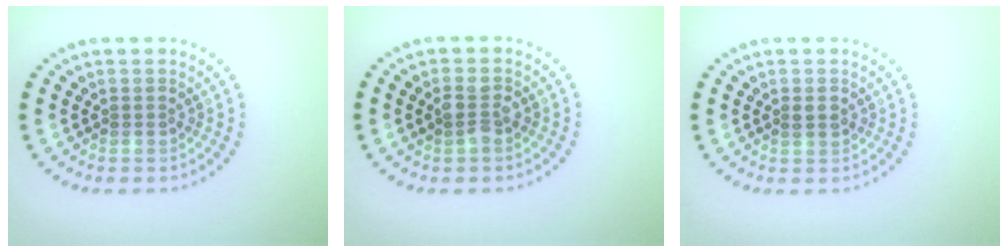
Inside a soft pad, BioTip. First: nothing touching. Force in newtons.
{"total": 2.0, "press": 2.0, "slide": 0.2}
{"total": 1.2, "press": 1.2, "slide": 0.1}